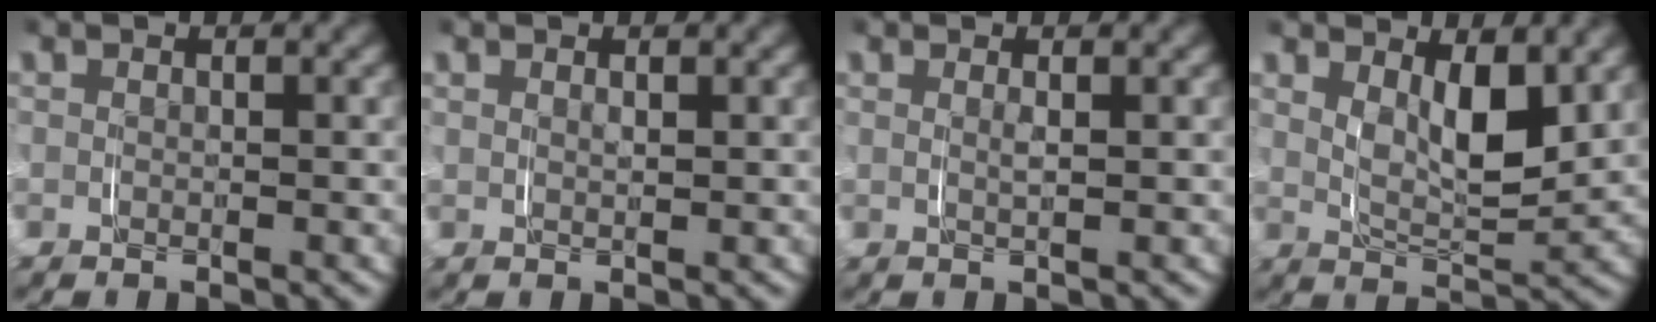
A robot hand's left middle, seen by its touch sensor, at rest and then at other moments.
{"total": 0.8, "force": [0.6, 0.1, 0.6], "torque": [-0.010, -0.004, 0.014]}
{"total": 1.0, "force": [0.5, 0.0, 0.9], "torque": [-0.020, -0.004, 0.012]}
{"total": 4.6, "force": [2.2, 1.6, 3.7], "torque": [-0.058, -0.017, 0.042]}